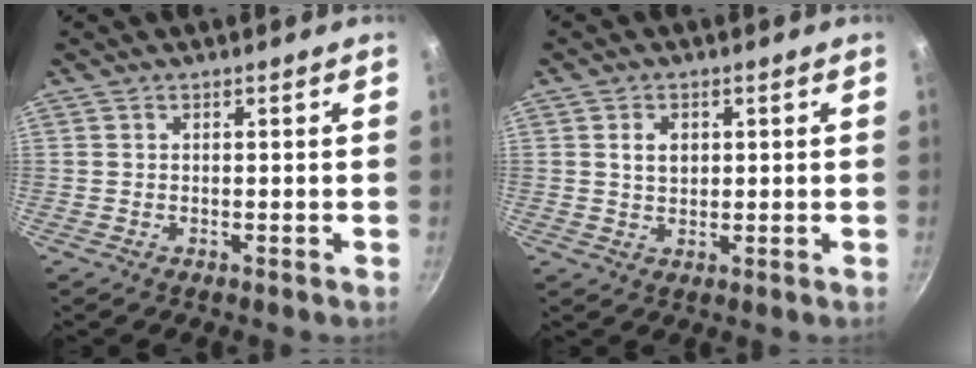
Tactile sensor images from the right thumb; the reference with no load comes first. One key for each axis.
{"total": 3.6, "fx": 0.9, "fy": 2.6, "fz": 2.3, "tx": -0.028, "ty": 0.000, "tz": 0.016}